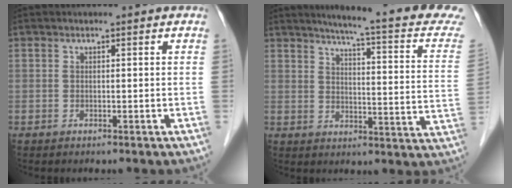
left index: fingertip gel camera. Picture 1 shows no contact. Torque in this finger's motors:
{"motor_torque": [0.66, -1.01, 0.19, 0.06]}